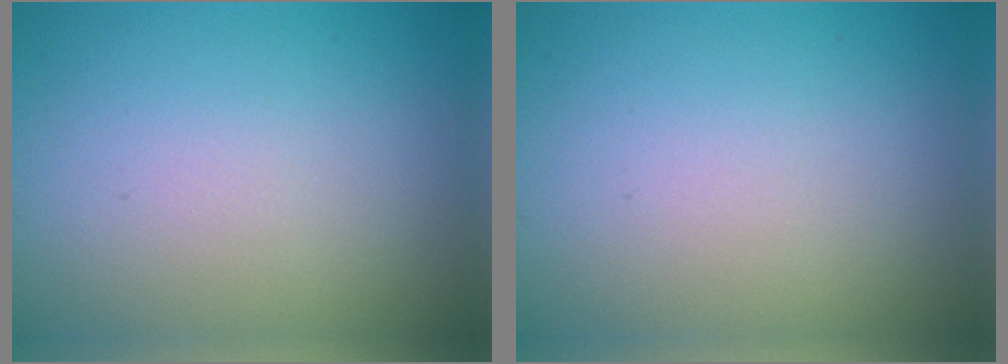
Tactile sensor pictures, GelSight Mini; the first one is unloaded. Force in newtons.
{"total": 0.0}